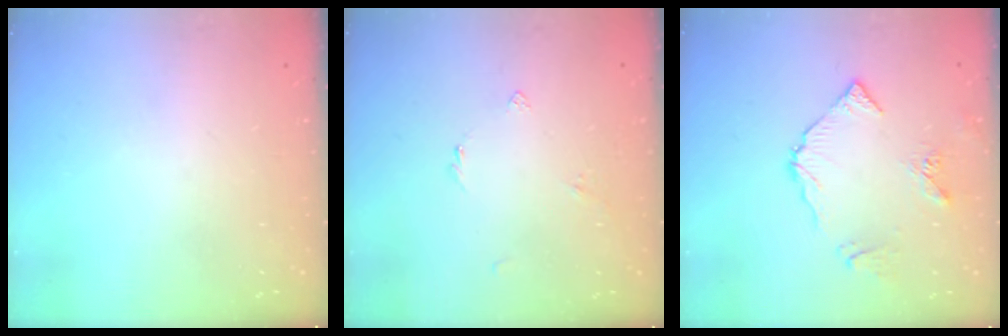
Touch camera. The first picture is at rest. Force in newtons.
{"total": 2.8, "press": 2.7, "slide": 0.6}
{"total": 8.5, "press": 8.5, "slide": 0.2}